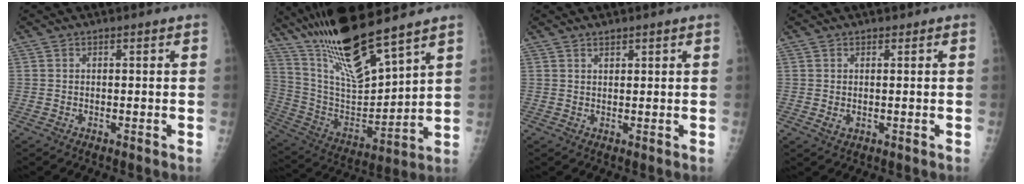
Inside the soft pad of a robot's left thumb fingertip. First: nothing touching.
{"total": 21.4, "force": [15.9, 4.5, 13.7], "torque": [-0.236, -0.067, 0.303]}
{"total": 1.4, "force": [1.1, 0.6, 0.5], "torque": [-0.001, -0.007, 0.016]}
{"total": 1.8, "force": [0.1, 1.4, 1.0], "torque": [-0.015, -0.002, 0.004]}